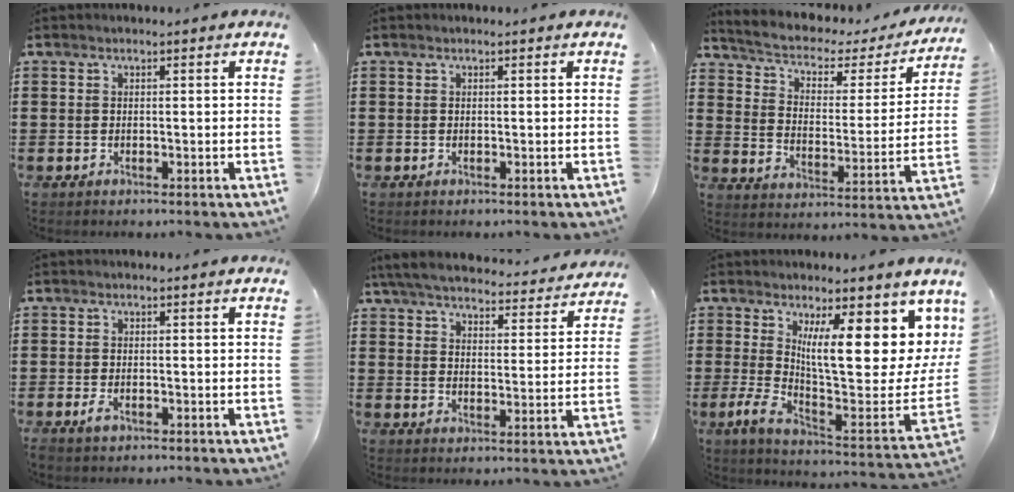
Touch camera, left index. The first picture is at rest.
{"total": 0.0}
{"total": 3.3, "force": [2.1, 1.6, 2.0], "torque": [-0.053, -0.020, 0.026]}
{"total": 1.7, "force": [-0.8, 0.7, 1.3], "torque": [-0.034, -0.004, -0.018]}
{"total": 5.9, "force": [5.6, 0.4, 1.7], "torque": [-0.057, -0.035, 0.097]}
{"total": 14.3, "force": [6.4, 4.4, 12.1], "torque": [-0.198, -0.050, 0.112]}